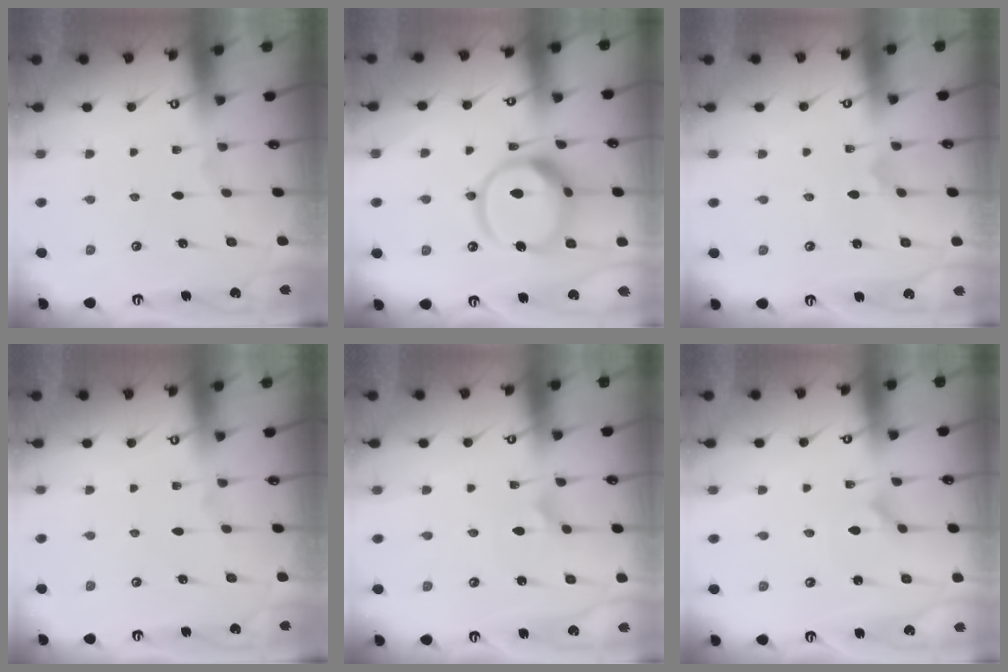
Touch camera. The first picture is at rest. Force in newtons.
{"total": 16.1, "press": 15.9, "slide": 1.9}
{"total": 0.7, "press": 0.7, "slide": 0.1}
{"total": 0.0}
{"total": 2.4, "press": 2.4, "slide": 0.2}
{"total": 1.5, "press": 1.5, "slide": 0.1}